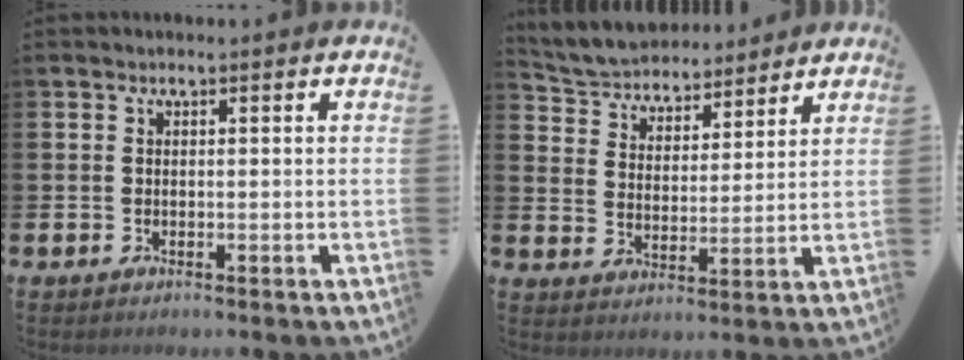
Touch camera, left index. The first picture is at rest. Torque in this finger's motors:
{"motor_torque": [1.07, -1.07, 0.29, 0.11]}